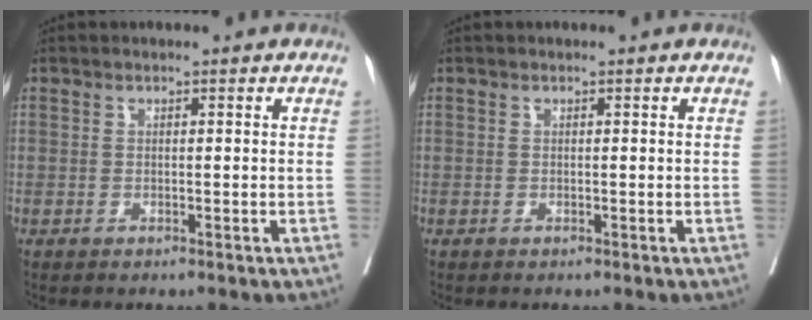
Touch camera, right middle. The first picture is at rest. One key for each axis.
{"total": 0.0}